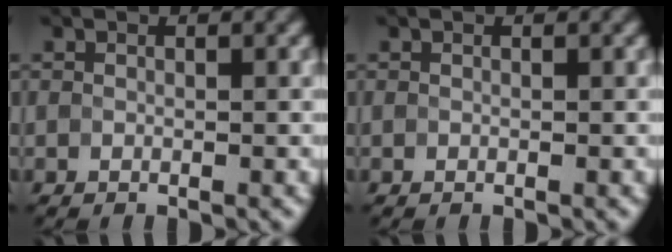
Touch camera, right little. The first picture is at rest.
{"total": 0.0}